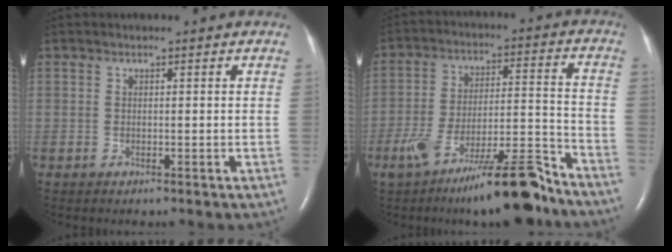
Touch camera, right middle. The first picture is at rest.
{"total": 15.0, "force": [-11.2, 1.8, 9.9], "torque": [-0.157, 0.010, -0.180]}